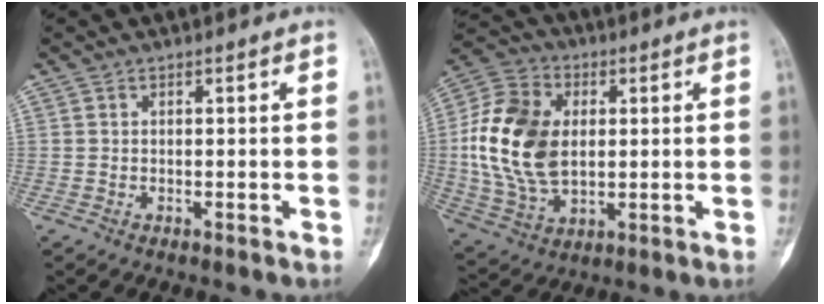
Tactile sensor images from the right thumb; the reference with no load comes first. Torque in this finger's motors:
{"motor_torque": [1.62, 1.37, 0.83, -0.94, 0.28]}